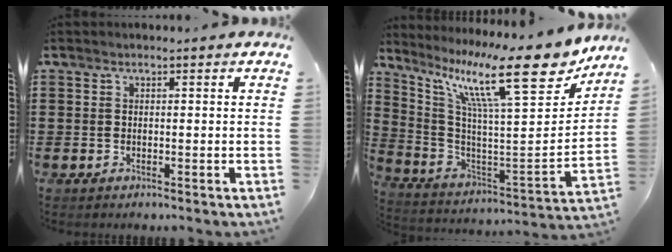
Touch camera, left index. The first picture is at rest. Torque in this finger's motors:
{"motor_torque": [1.14, -1.00, 0.72, 0.21]}